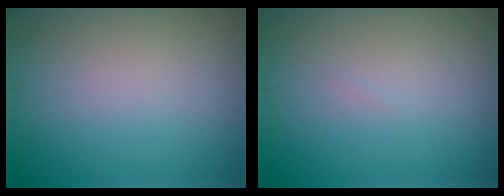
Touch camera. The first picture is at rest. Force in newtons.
{"total": 0.0}